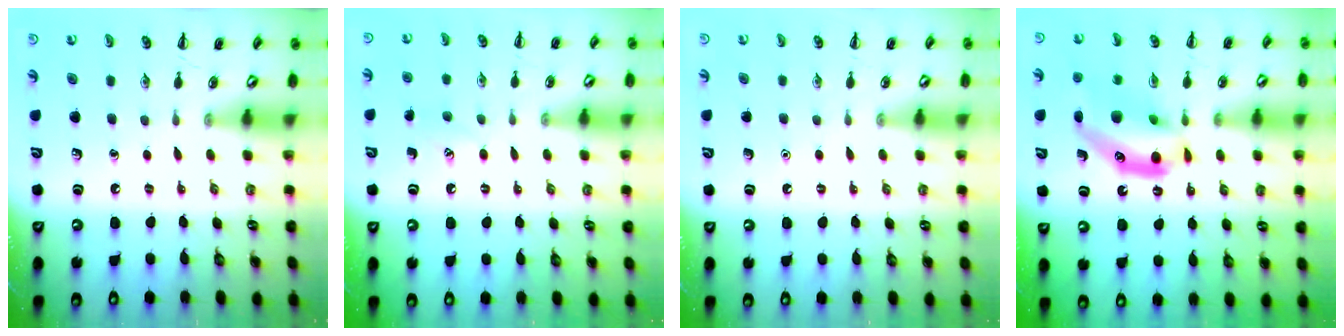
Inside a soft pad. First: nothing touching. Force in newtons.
{"total": 6.6, "press": 6.4, "slide": 1.4}
{"total": 1.5, "press": 1.5, "slide": 0.1}
{"total": 15.9, "press": 15.5, "slide": 3.7}